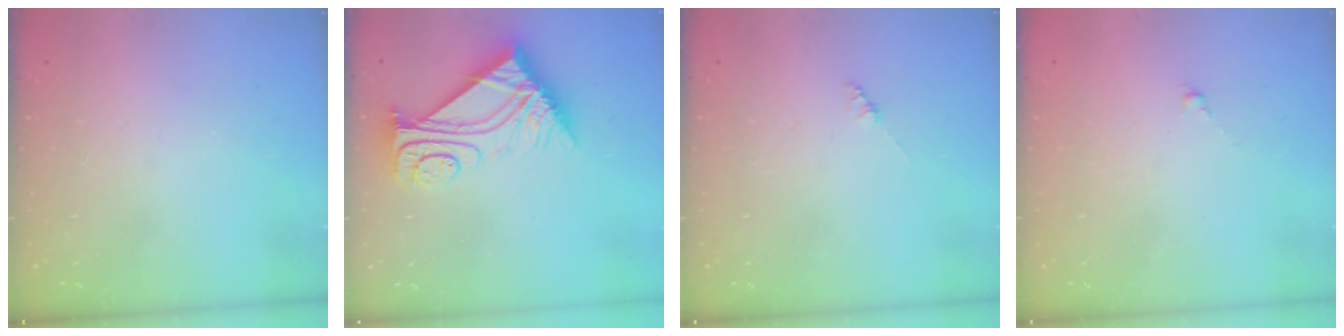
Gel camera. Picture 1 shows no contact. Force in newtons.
{"total": 11.2, "press": 11.2, "slide": 1.0}
{"total": 1.4, "press": 1.4, "slide": 0.2}
{"total": 0.0}